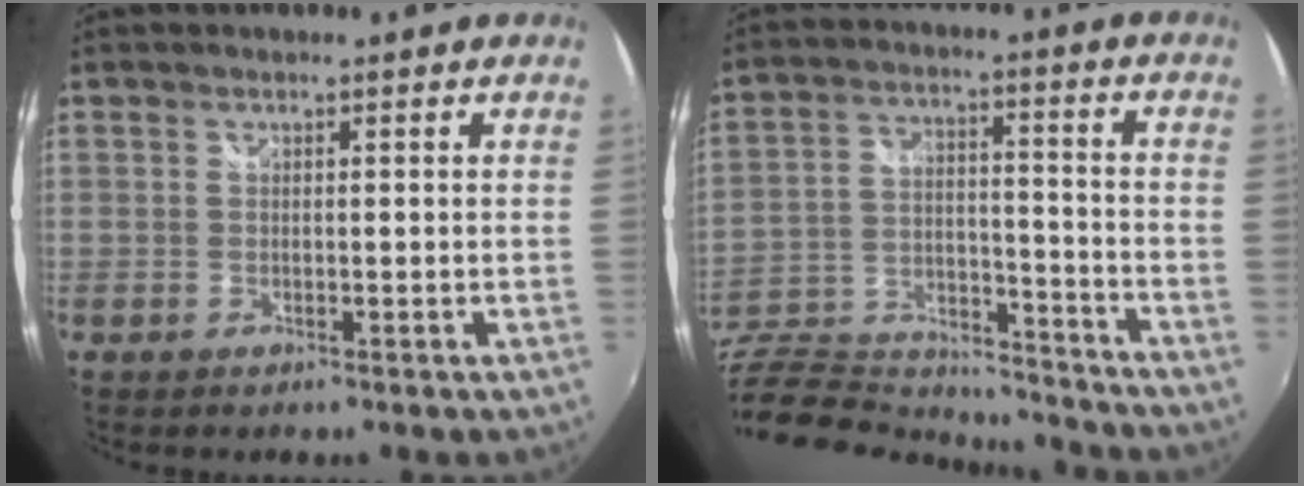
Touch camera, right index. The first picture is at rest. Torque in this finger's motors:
{"motor_torque": [-2.13, 0.01, -0.04, -0.07]}